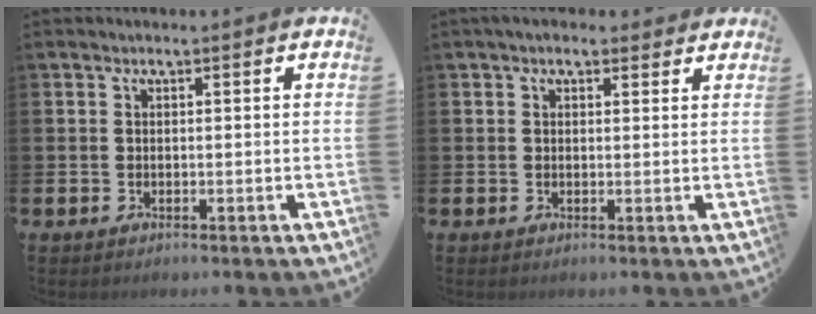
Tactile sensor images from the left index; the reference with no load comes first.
{"total": 2.2, "force": [1.8, 1.0, 0.5], "torque": [-0.006, 0.000, 0.032]}